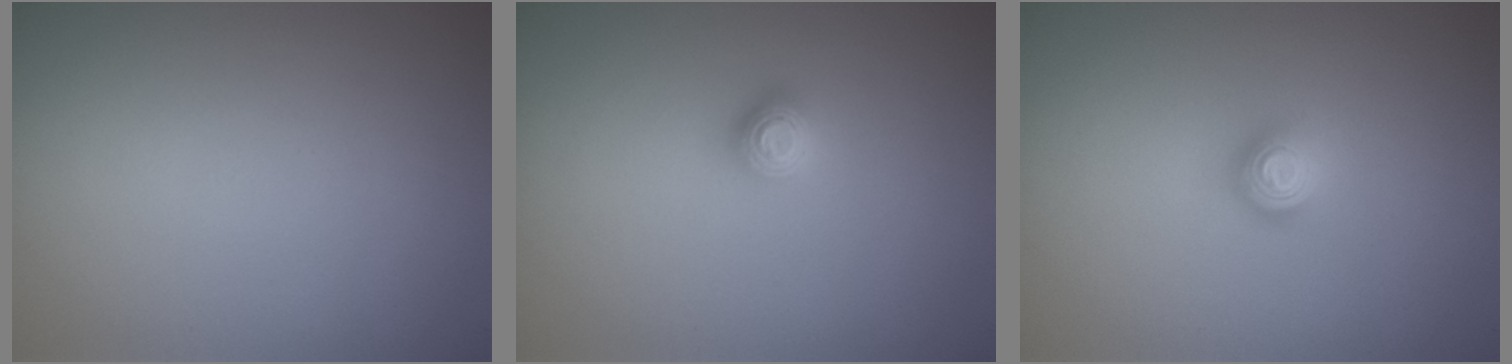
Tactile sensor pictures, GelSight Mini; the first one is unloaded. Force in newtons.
{"total": 1.2, "press": 1.2, "slide": 0.2}
{"total": 1.8, "press": 1.3, "slide": 1.2}